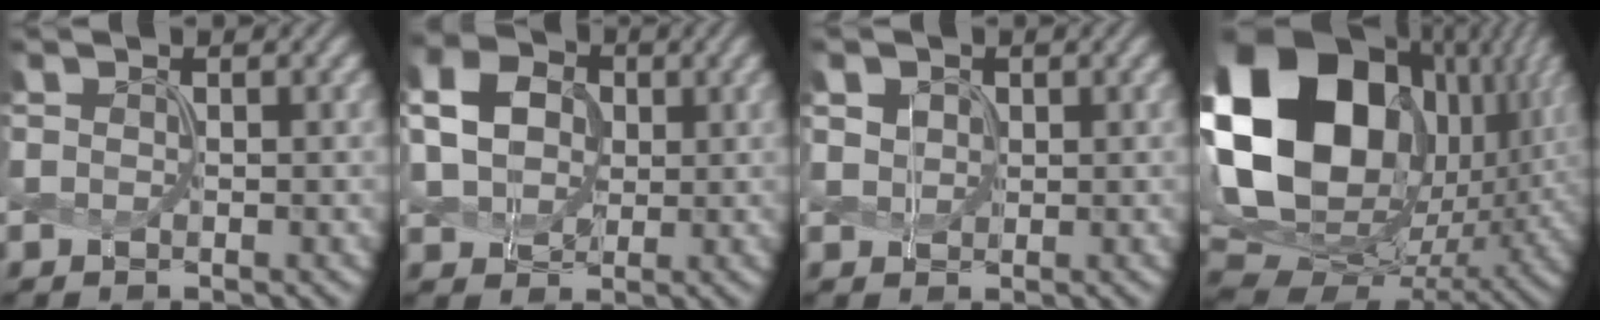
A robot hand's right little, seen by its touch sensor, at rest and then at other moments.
{"total": 3.9, "force": [0.3, 3.4, 1.9], "torque": [-0.079, 0.007, 0.026]}
{"total": 0.7, "force": [0.0, 0.3, -0.6], "torque": [-0.015, -0.003, 0.031]}
{"total": 20.8, "force": [4.3, 15.4, 13.3], "torque": [-0.322, 0.008, 0.126]}